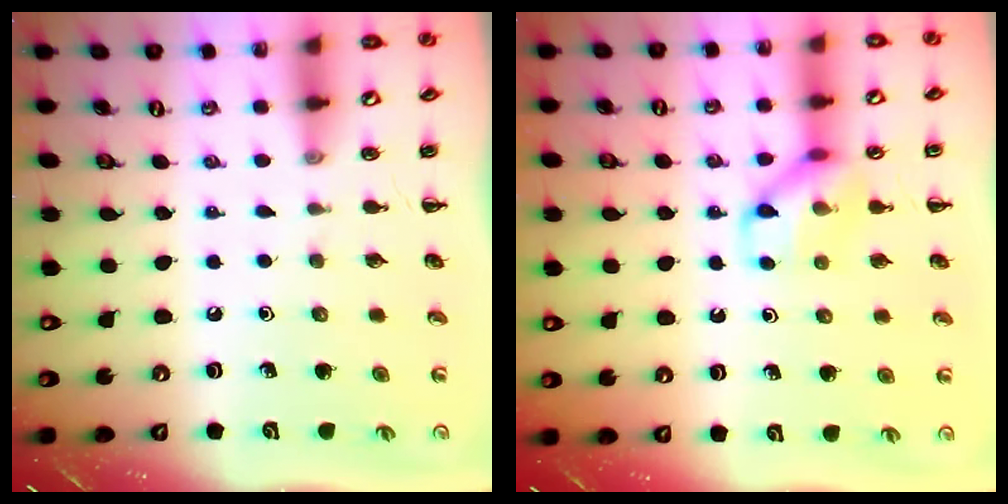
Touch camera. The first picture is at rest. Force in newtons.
{"total": 11.6, "press": 11.6, "slide": 1.1}